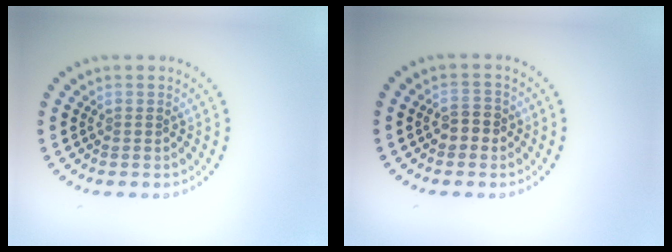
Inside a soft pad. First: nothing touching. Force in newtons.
{"total": 1.8, "press": 1.7, "slide": 0.3}